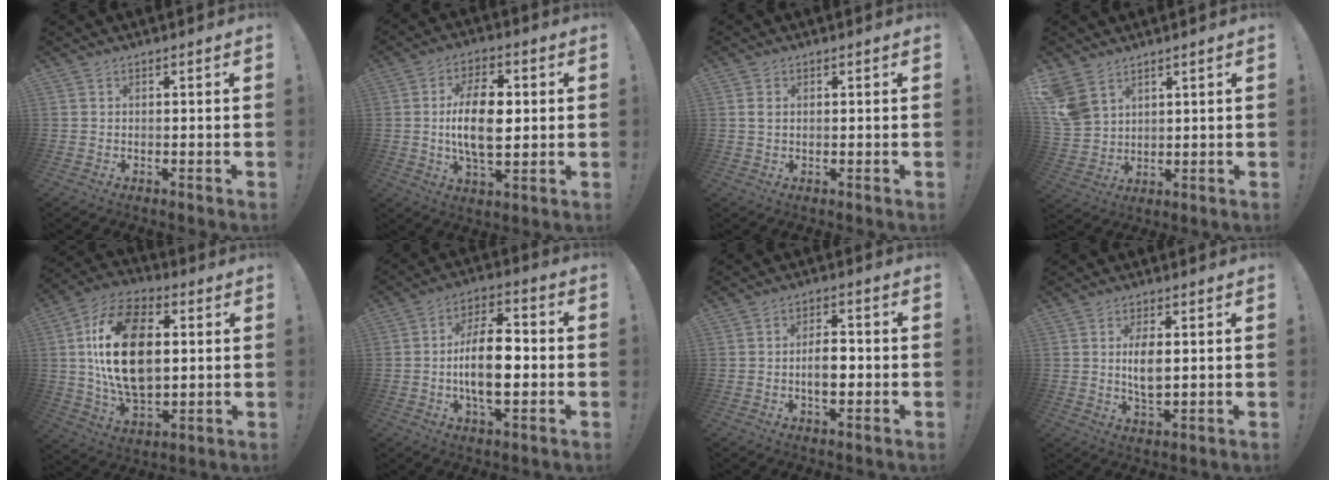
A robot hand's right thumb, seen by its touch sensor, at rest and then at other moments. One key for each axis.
{"total": 14.7, "fx": 0.5, "fy": 7.4, "fz": 12.7, "tx": -0.234, "ty": -0.003, "tz": -0.002}
{"total": 1.9, "fx": 0.5, "fy": 1.2, "fz": 1.3, "tx": -0.024, "ty": 0.003, "tz": 0.009}
{"total": 8.6, "fx": 5.6, "fy": 5.5, "fz": 3.5, "tx": -0.074, "ty": -0.028, "tz": 0.115}
{"total": 23.7, "fx": 3.2, "fy": 14.6, "fz": 18.4, "tx": -0.349, "ty": 0.003, "tz": 0.055}
{"total": 14.1, "fx": -2.4, "fy": 6.7, "fz": 12.2, "tx": -0.221, "ty": 0.006, "tz": -0.052}
{"total": 6.2, "fx": -1.4, "fy": 3.2, "fz": 5.1, "tx": -0.077, "ty": 0.006, "tz": -0.032}
{"total": 6.3, "fx": 0.8, "fy": 3.0, "fz": 5.4, "tx": -0.093, "ty": -0.010, "tz": 0.006}